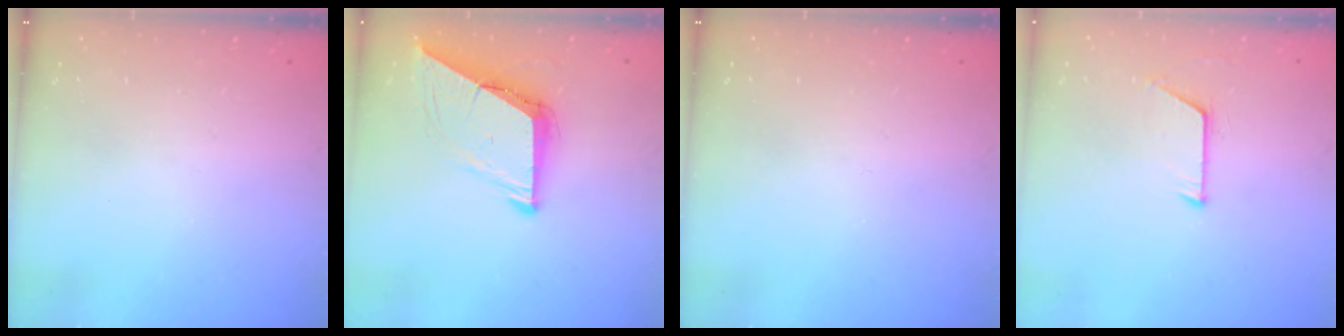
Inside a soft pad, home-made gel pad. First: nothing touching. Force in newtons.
{"total": 9.1, "press": 9.1, "slide": 0.7}
{"total": 0.0}
{"total": 6.4, "press": 6.4, "slide": 0.6}